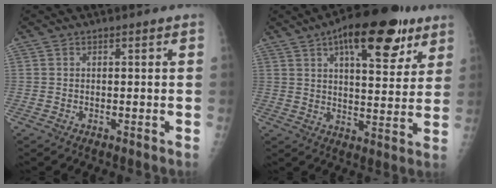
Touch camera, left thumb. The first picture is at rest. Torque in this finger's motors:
{"motor_torque": [-0.03, 0.49, 0.27, 0.18, 0.17]}